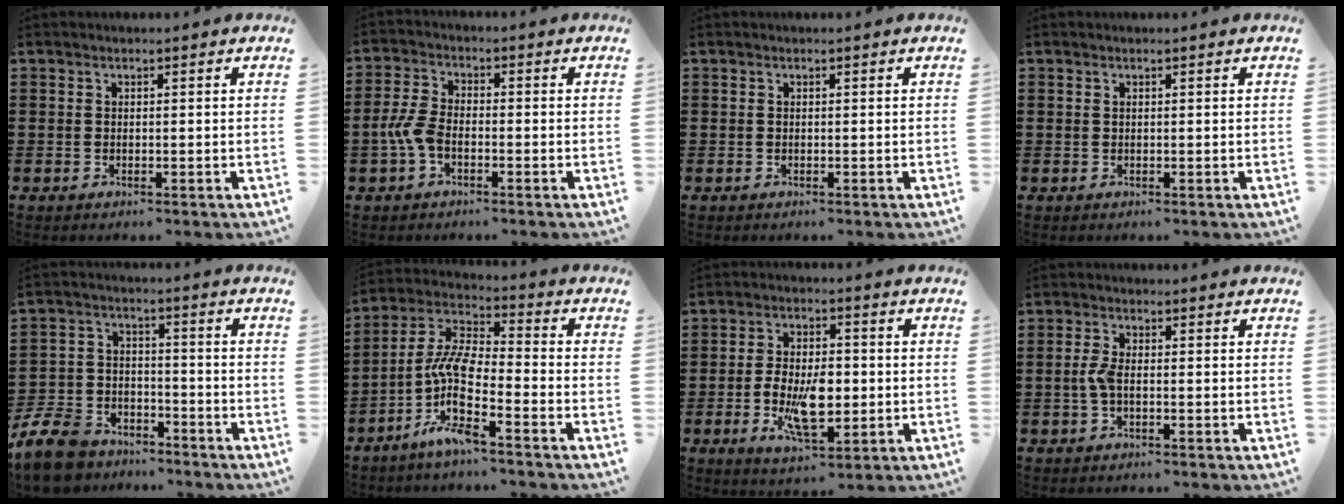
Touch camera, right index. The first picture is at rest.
{"total": 4.6, "force": [-1.6, 2.5, 3.5], "torque": [-0.096, -0.004, -0.039]}
{"total": 0.0}
{"total": 0.0}
{"total": 9.5, "force": [-8.4, 3.2, 3.0], "torque": [-0.078, 0.028, -0.169]}
{"total": 9.1, "force": [-4.5, 2.2, 7.6], "torque": [-0.188, -0.030, -0.099]}
{"total": 8.7, "force": [-1.6, 4.1, 7.5], "torque": [-0.137, -0.006, -0.033]}
{"total": 2.9, "force": [-0.6, 1.1, 2.6], "torque": [-0.064, -0.002, -0.016]}